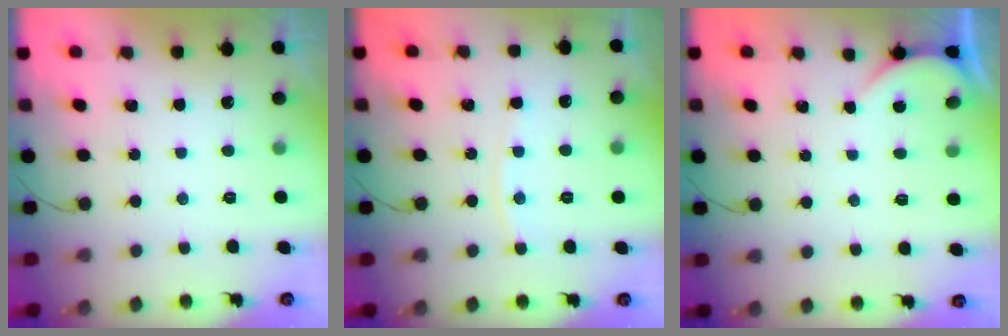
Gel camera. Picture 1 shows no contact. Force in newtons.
{"total": 5.3, "press": 5.3, "slide": 0.7}
{"total": 0.6, "press": 0.6, "slide": 0.1}